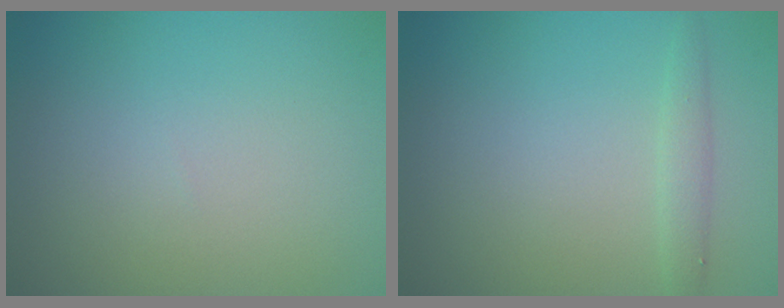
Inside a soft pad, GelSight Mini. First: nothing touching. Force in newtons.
{"total": 1.3, "press": 1.3, "slide": 0.2}